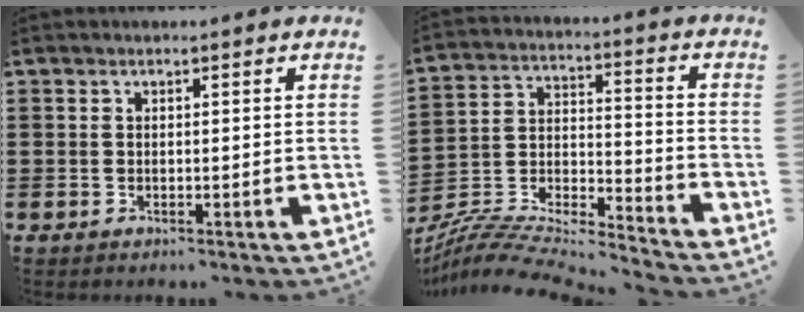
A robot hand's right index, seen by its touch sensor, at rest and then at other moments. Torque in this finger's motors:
{"motor_torque": [-1.70, 0.45, -0.23, -0.10]}